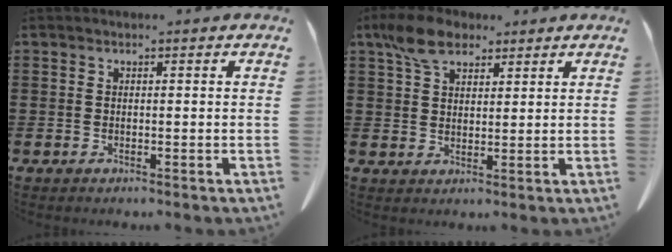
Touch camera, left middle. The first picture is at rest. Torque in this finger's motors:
{"motor_torque": [0.70, 0.36, 0.13, 0.05]}